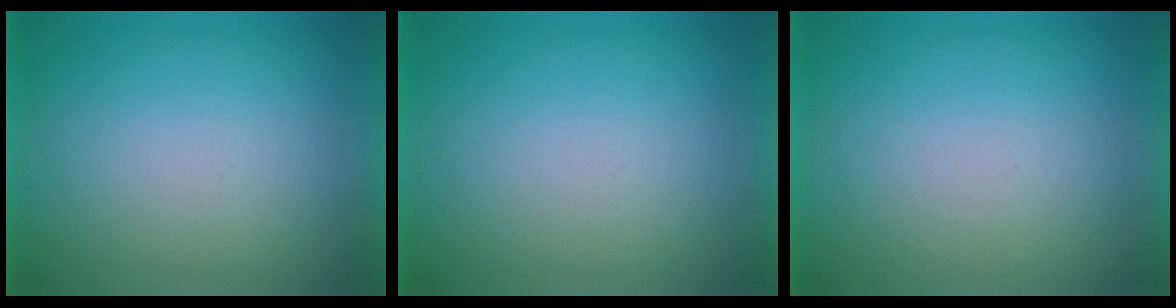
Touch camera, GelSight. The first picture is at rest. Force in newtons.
{"total": 0.0}
{"total": 1.4}